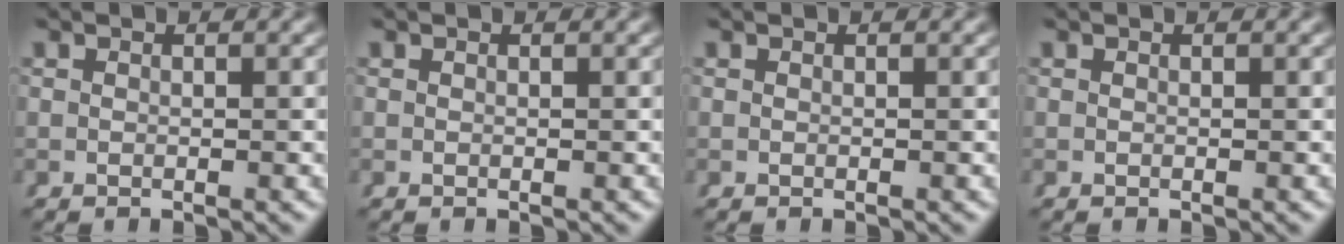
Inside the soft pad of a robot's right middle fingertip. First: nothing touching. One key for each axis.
{"total": 0.0}
{"total": 0.0}
{"total": 0.0}